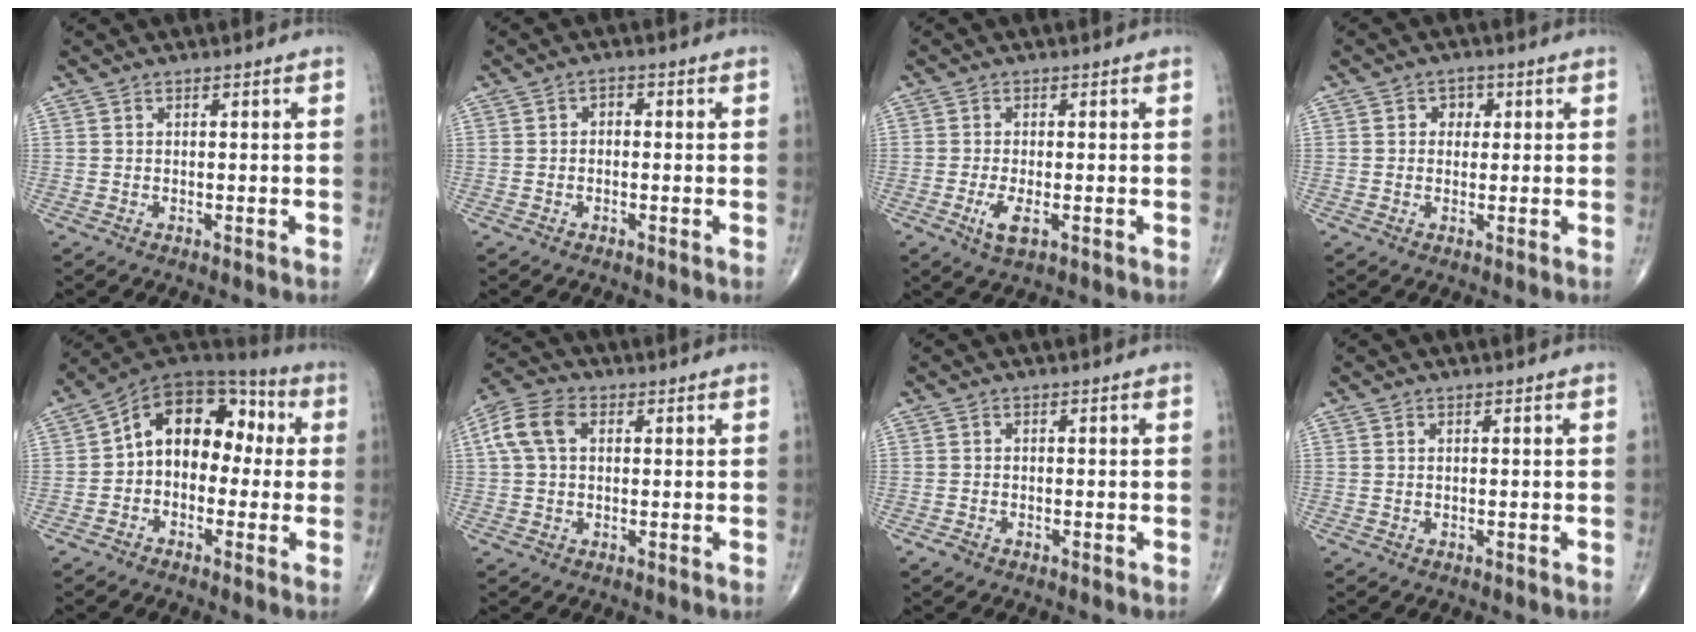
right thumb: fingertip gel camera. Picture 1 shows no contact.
{"total": 1.5, "force": [-0.2, 1.1, 1.0], "torque": [-0.005, 0.006, -0.009]}
{"total": 3.7, "force": [-1.2, 1.3, 3.2], "torque": [-0.071, -0.008, -0.021]}
{"total": 2.8, "force": [0.7, 2.4, 1.3], "torque": [0.003, 0.002, 0.004]}
{"total": 14.5, "force": [0.8, 9.9, 10.6], "torque": [-0.118, 0.054, -0.004]}
{"total": 7.5, "force": [1.7, 4.9, 5.4], "torque": [-0.121, 0.023, 0.030]}
{"total": 1.0, "force": [-0.7, 0.6, 0.4], "torque": [-0.011, 0.000, -0.015]}
{"total": 0.0}